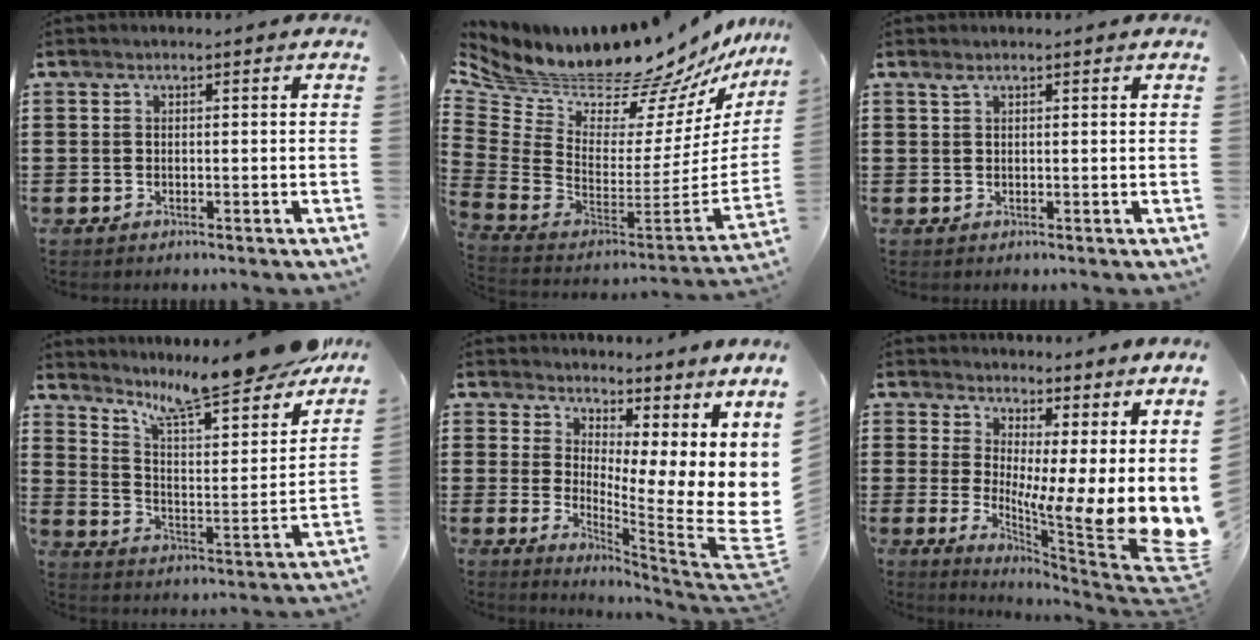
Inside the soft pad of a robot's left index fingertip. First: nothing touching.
{"total": 10.6, "force": [10.1, 2.3, 2.1], "torque": [-0.084, -0.099, 0.168]}
{"total": 0.9, "force": [0.8, 0.0, 0.4], "torque": [-0.011, 0.000, 0.015]}
{"total": 12.4, "force": [10.7, 0.9, 6.3], "torque": [-0.126, -0.080, 0.173]}
{"total": 4.9, "force": [2.5, 2.8, 3.1], "torque": [-0.055, -0.066, 0.048]}
{"total": 8.8, "force": [0.5, 4.1, 7.8], "torque": [-0.121, -0.058, 0.010]}